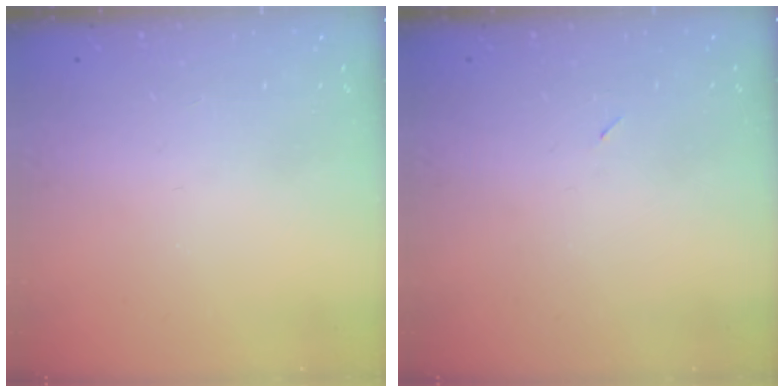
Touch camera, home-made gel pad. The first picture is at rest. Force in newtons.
{"total": 2.3, "press": 1.9, "slide": 1.2}